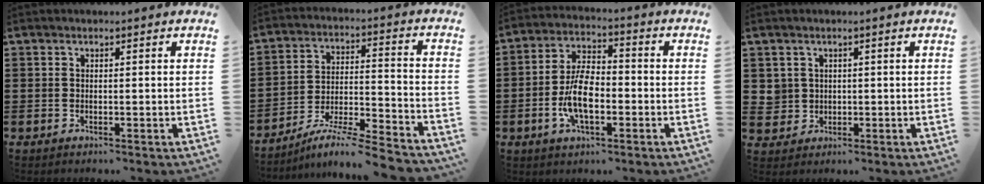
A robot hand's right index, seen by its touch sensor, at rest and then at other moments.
{"total": 7.6, "force": [-6.8, -0.1, 3.3], "torque": [-0.053, -0.001, -0.135]}
{"total": 8.3, "force": [-2.1, 3.9, 7.0], "torque": [-0.150, 0.002, -0.043]}
{"total": 2.4, "force": [0.6, 2.4, 0.2], "torque": [-0.018, 0.006, 0.010]}